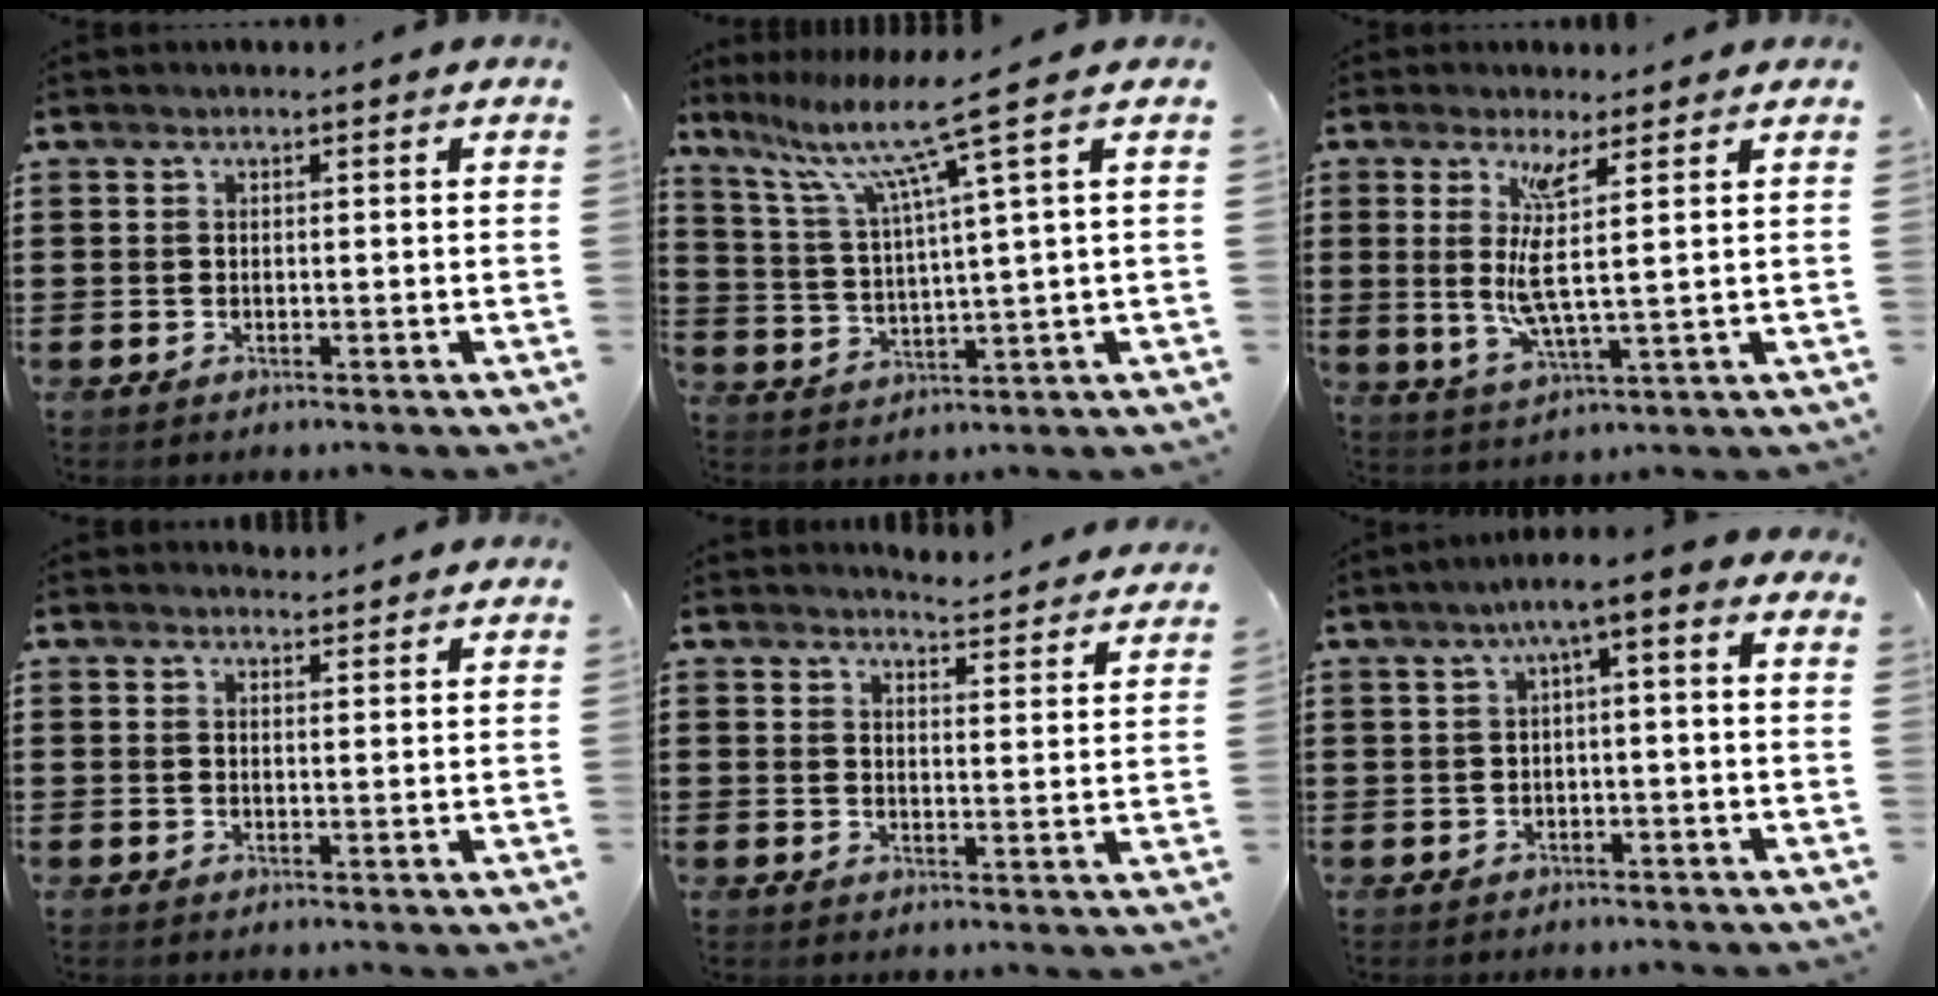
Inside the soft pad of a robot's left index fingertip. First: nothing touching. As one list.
[{"total": 9.7, "force": [5.9, -0.7, 7.6], "torque": [-0.166, -0.021, 0.094]}, {"total": 7.0, "force": [2.4, 0.5, 6.6], "torque": [-0.124, -0.012, 0.040]}, {"total": 2.0, "force": [2.0, 0.3, 0.0], "torque": [-0.005, 0.002, 0.038]}, {"total": 4.2, "force": [4.2, -0.3, 0.2], "torque": [-0.009, -0.029, 0.073]}, {"total": 3.3, "force": [-0.8, 0.4, 3.1], "torque": [-0.062, 0.002, -0.024]}]